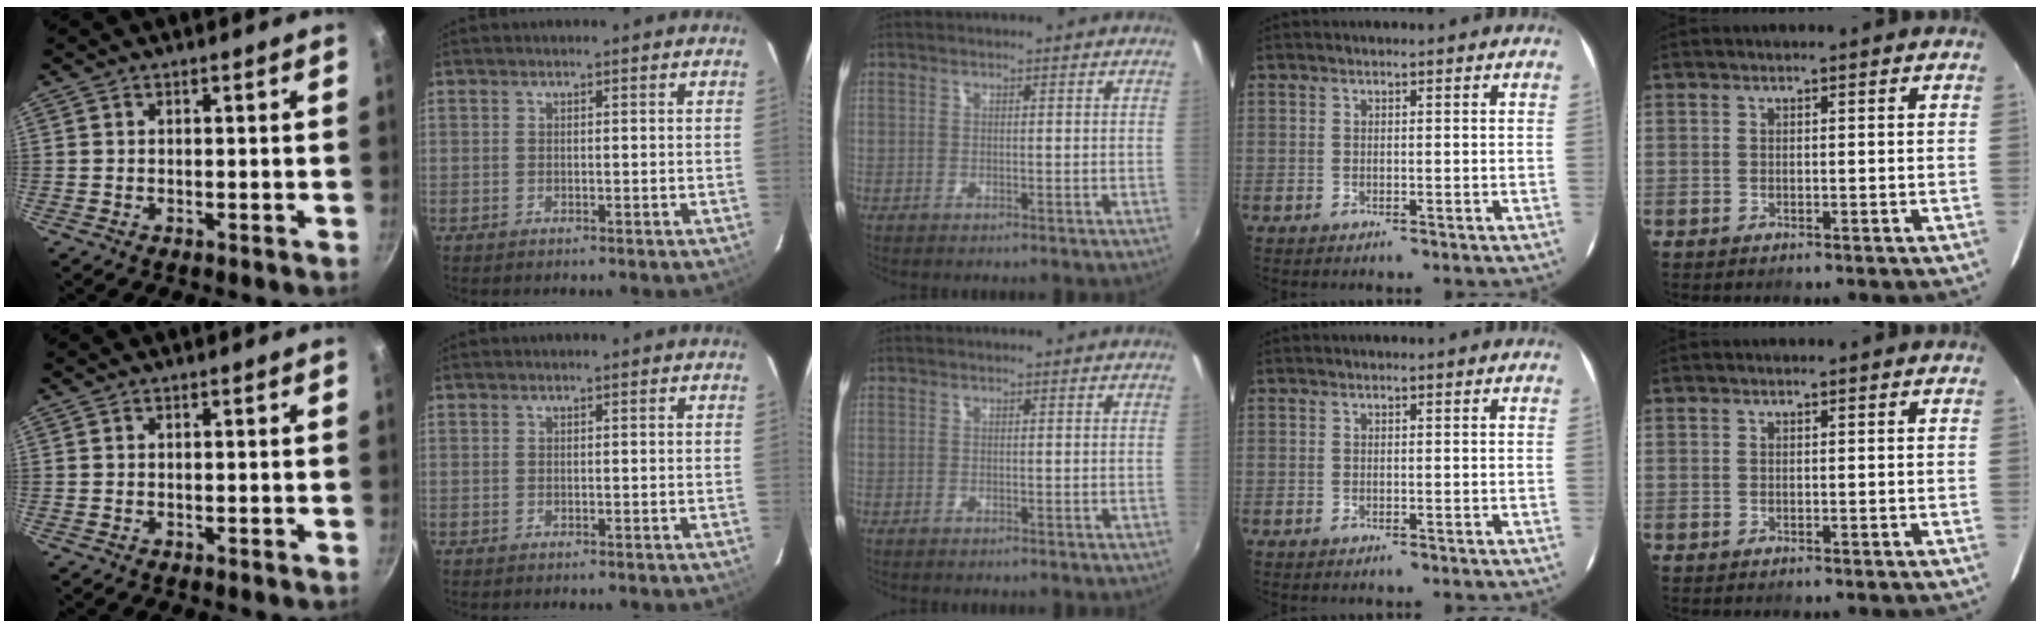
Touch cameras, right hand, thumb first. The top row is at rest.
{}